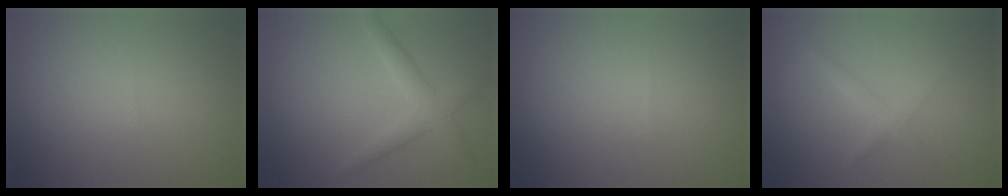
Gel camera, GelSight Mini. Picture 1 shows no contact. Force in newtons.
{"total": 2.6, "press": 2.6, "slide": 0.1}
{"total": 0.0}
{"total": 1.6, "press": 1.6, "slide": 0.1}